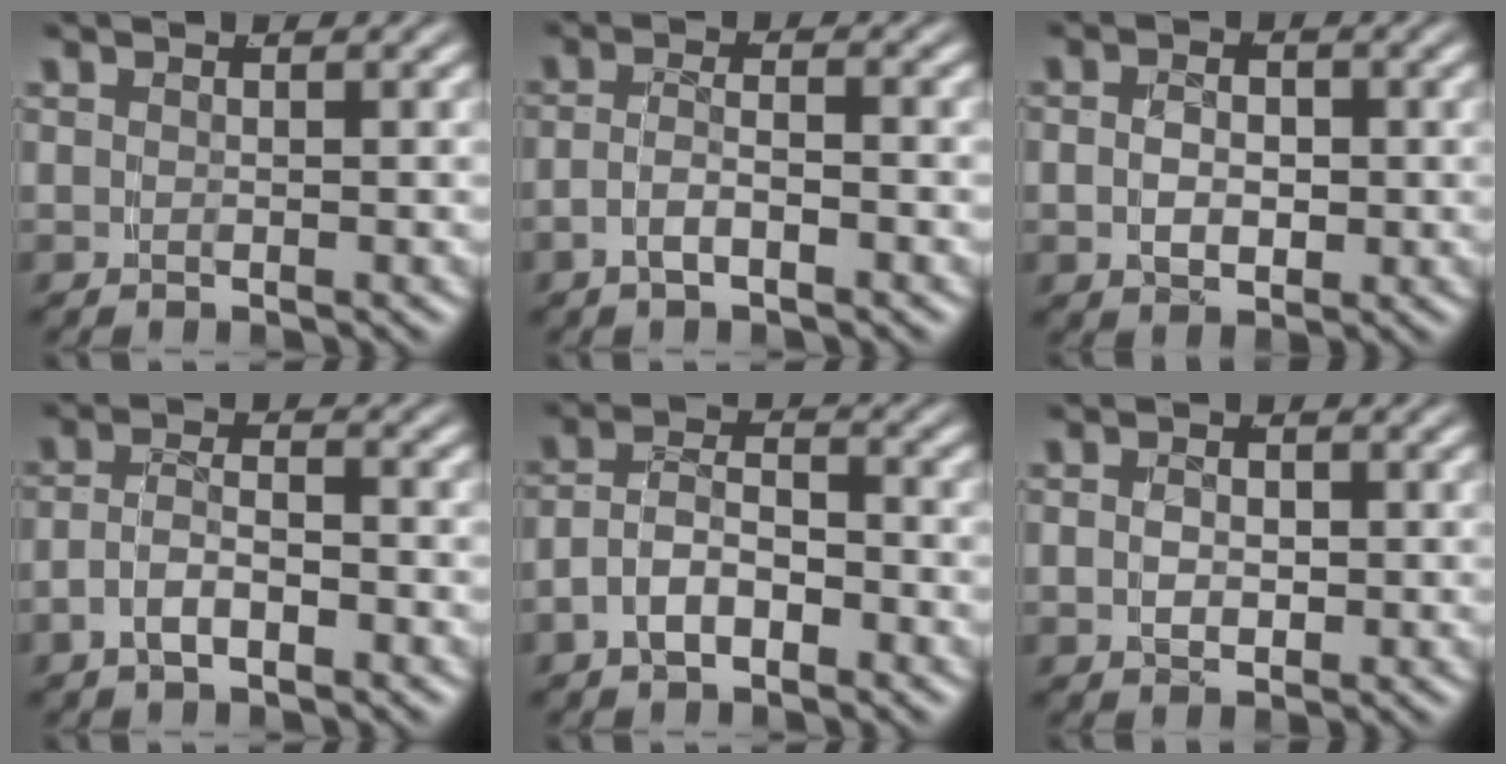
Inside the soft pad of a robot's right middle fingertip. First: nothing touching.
{"total": 2.5, "force": [-1.6, 0.7, 1.8], "torque": [-0.033, -0.006, -0.026]}
{"total": 2.6, "force": [-0.2, 1.7, 2.0], "torque": [-0.034, -0.009, 0.004]}
{"total": 3.5, "force": [-1.8, 1.9, 2.3], "torque": [-0.043, -0.008, -0.029]}
{"total": 5.1, "force": [-2.2, 3.6, 2.8], "torque": [-0.055, -0.012, -0.037]}
{"total": 1.8, "force": [-0.1, 1.1, 1.4], "torque": [-0.026, -0.008, 0.005]}